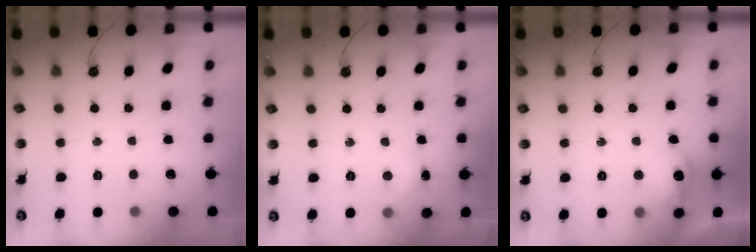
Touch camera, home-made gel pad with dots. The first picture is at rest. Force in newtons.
{"total": 2.7, "press": 2.6, "slide": 0.7}
{"total": 10.4, "press": 10.4, "slide": 0.9}